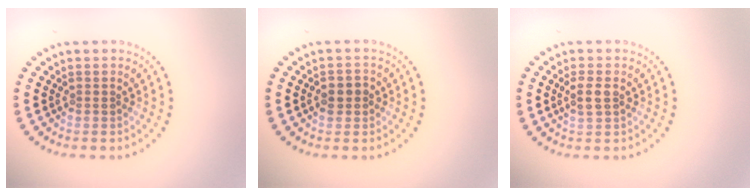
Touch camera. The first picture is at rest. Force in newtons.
{"total": 1.7, "press": 1.7, "slide": 0.2}
{"total": 1.8, "press": 1.8, "slide": 0.3}